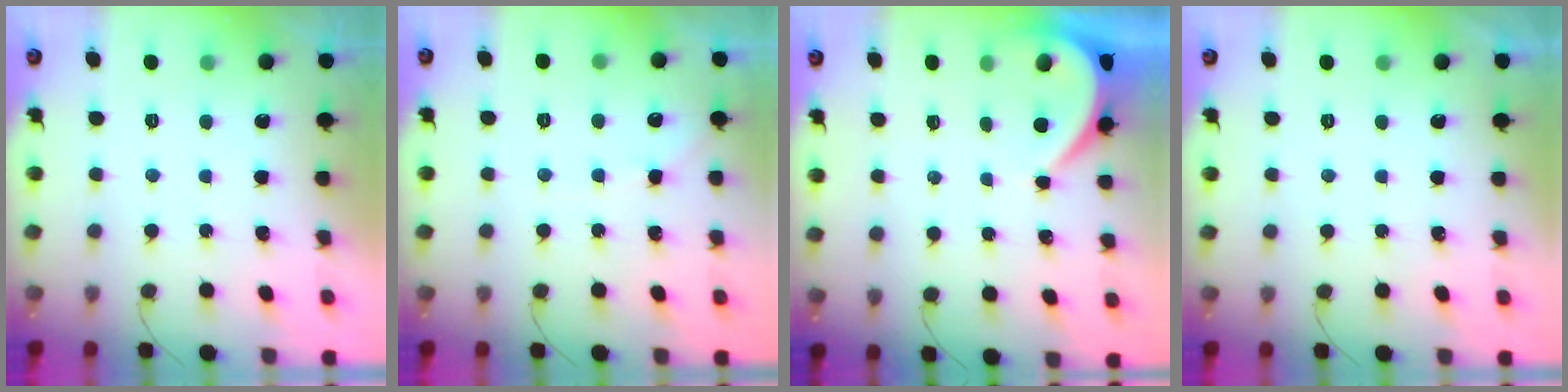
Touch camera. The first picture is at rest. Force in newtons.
{"total": 4.0, "press": 3.9, "slide": 0.6}
{"total": 3.9, "press": 3.9, "slide": 0.6}
{"total": 1.0, "press": 1.0, "slide": 0.1}